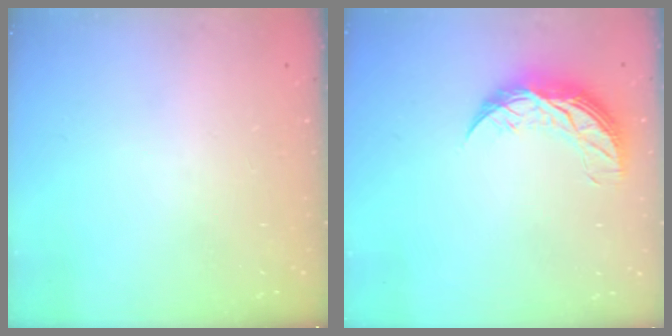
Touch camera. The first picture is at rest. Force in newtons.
{"total": 9.7, "press": 9.7, "slide": 0.5}